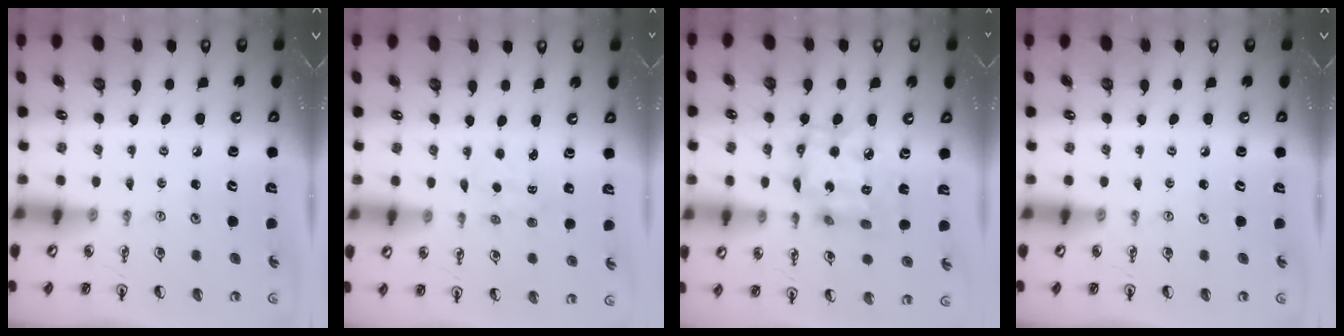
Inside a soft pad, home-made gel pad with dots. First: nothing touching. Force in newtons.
{"total": 1.2, "press": 1.2, "slide": 0.2}
{"total": 12.8, "press": 12.7, "slide": 1.7}
{"total": 0.0}